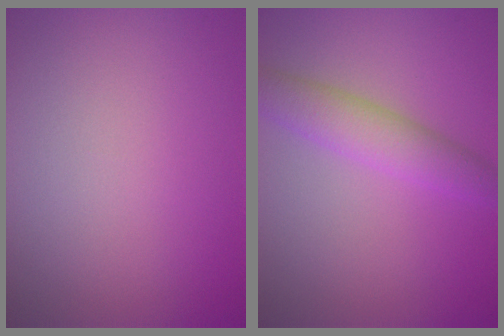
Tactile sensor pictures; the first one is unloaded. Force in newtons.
{"total": 3.5, "press": 3.5, "slide": 0.1}